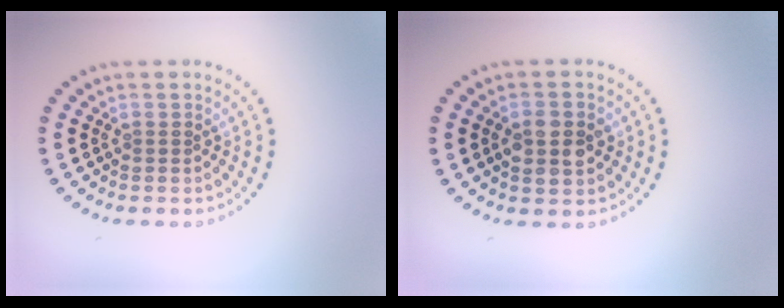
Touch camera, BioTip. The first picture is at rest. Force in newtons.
{"total": 3.7, "press": 3.7, "slide": 0.1}